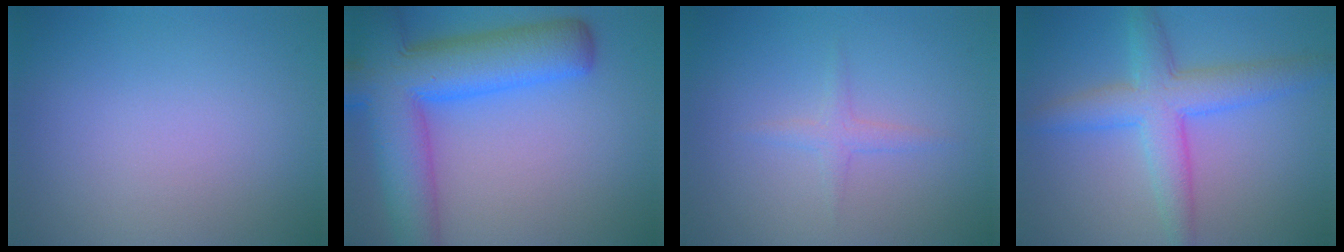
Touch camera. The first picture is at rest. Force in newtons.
{"total": 11.5, "press": 11.5, "slide": 0.6}
{"total": 1.3, "press": 1.3, "slide": 0.1}
{"total": 5.5, "press": 5.5, "slide": 0.0}